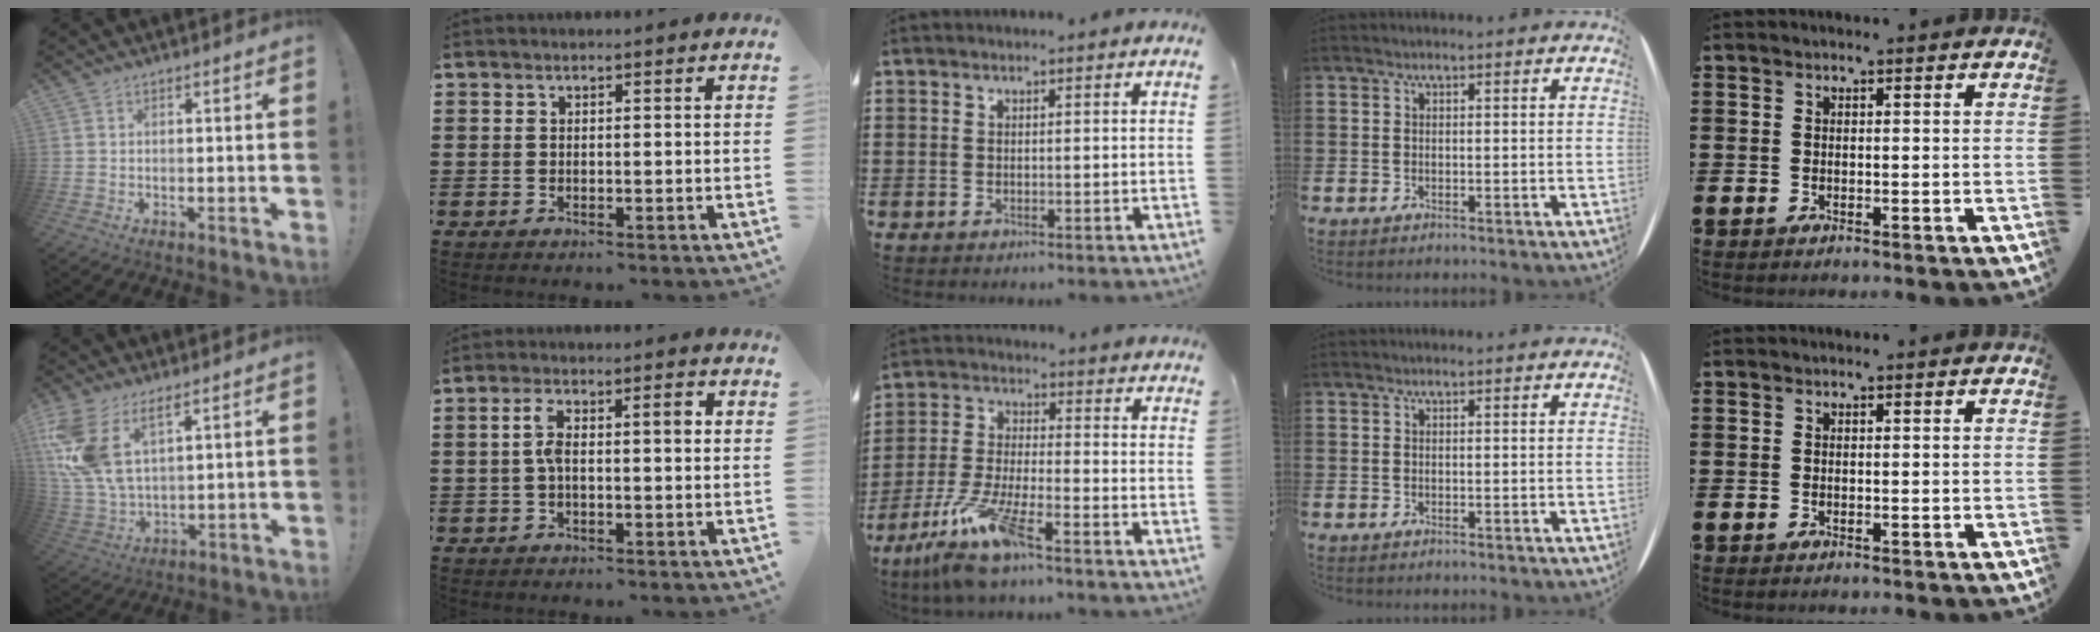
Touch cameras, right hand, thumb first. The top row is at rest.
{"thumb": {"total": 12.9, "force": [7.0, 6.3, 8.9], "torque": [-0.199, -0.032, 0.134]}, "index": {"total": 4.9, "force": [0.2, 1.7, 4.6], "torque": [-0.087, 0.011, 0.000]}, "middle": {"total": 9.7, "force": [-7.3, 0.5, 6.3], "torque": [-0.134, -0.007, -0.145]}}